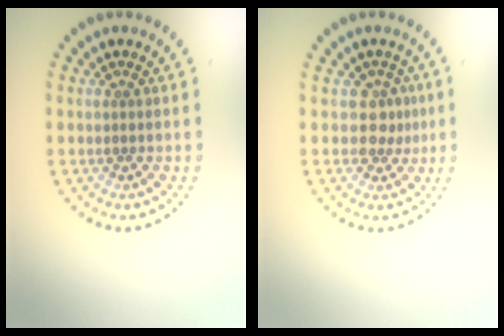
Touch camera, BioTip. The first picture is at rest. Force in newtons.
{"total": 1.9, "press": 1.6, "slide": 1.1}